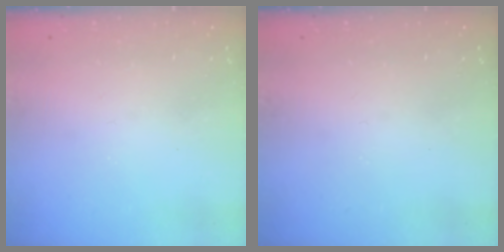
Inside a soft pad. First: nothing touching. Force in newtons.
{"total": 0.0}